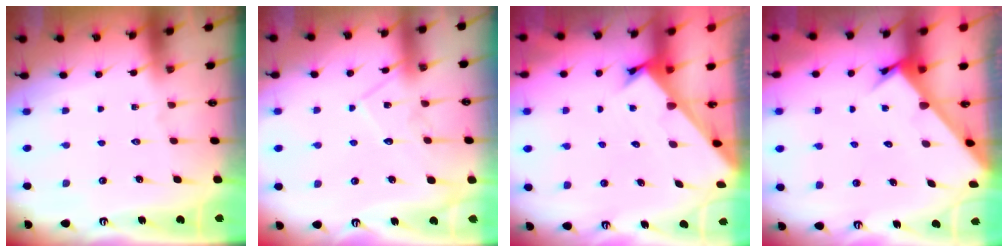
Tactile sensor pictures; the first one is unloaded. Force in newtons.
{"total": 10.4, "press": 10.4, "slide": 0.7}
{"total": 2.4, "press": 2.4, "slide": 0.2}
{"total": 3.5, "press": 3.5, "slide": 0.3}